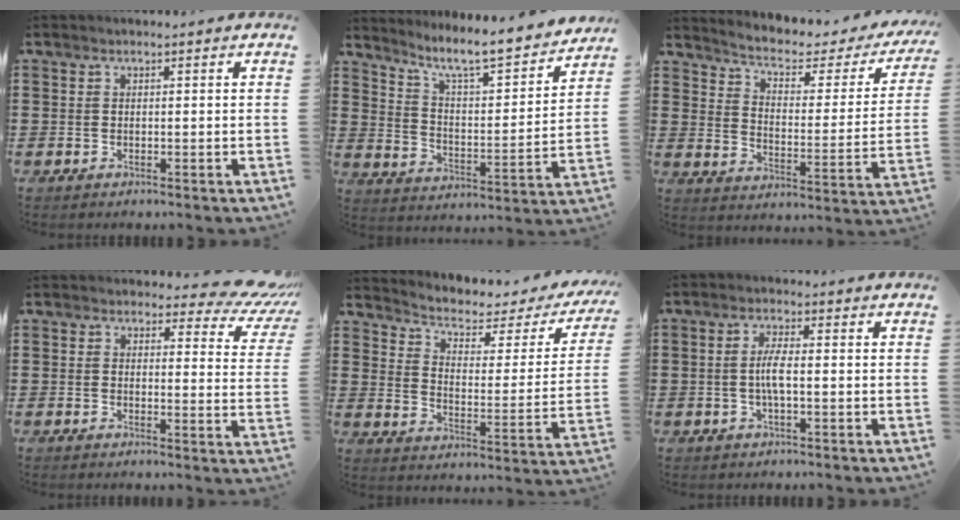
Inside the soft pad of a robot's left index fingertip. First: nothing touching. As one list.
[{"total": 7.9, "force": [6.9, 0.4, 3.8], "torque": [-0.095, -0.053, 0.111]}, {"total": 3.5, "force": [2.4, 1.2, 2.3], "torque": [-0.059, -0.020, 0.030]}, {"total": 4.4, "force": [3.8, 1.2, 1.9], "torque": [-0.027, -0.024, 0.063]}, {"total": 3.0, "force": [1.9, 1.4, 1.9], "torque": [-0.053, -0.015, 0.021]}, {"total": 3.8, "force": [-0.4, 1.1, 3.6], "torque": [-0.081, -0.001, -0.014]}]